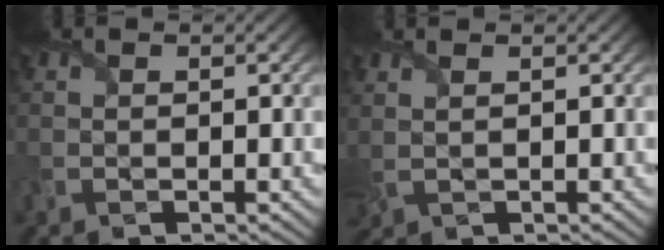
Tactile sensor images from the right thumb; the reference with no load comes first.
{"total": 1.4, "force": [0.9, 0.4, 1.0], "torque": [-0.032, 0.005, 0.024]}